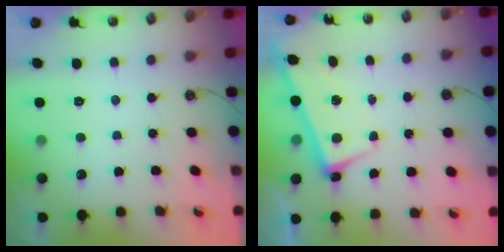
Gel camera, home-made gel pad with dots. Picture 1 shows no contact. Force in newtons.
{"total": 2.7, "press": 2.7, "slide": 0.4}